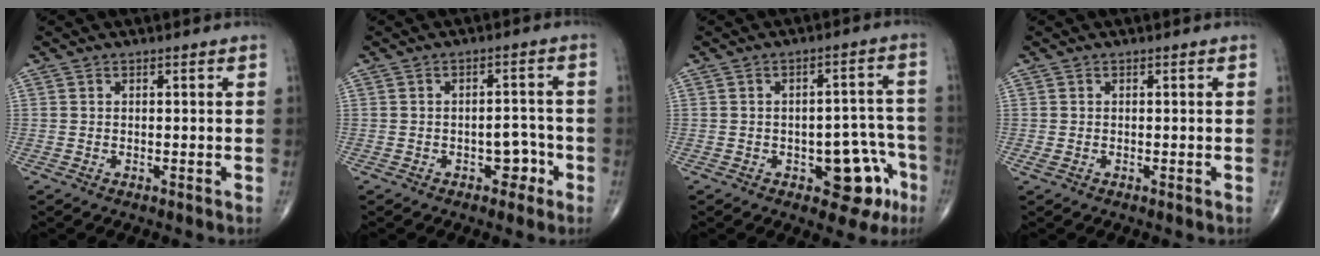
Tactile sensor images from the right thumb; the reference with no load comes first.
{"total": 4.2, "force": [-2.0, 2.7, 2.6], "torque": [-0.011, 0.025, -0.028]}
{"total": 10.2, "force": [-4.4, 5.5, 7.4], "torque": [-0.045, 0.037, -0.048]}
{"total": 0.9, "force": [-0.3, 0.5, 0.7], "torque": [-0.020, 0.001, -0.003]}